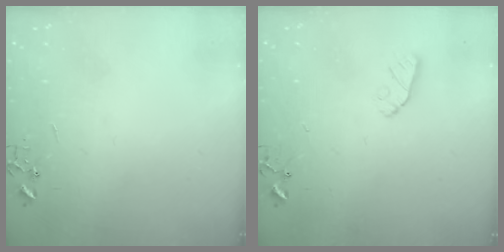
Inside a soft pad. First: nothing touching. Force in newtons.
{"total": 5.0, "press": 5.0, "slide": 0.5}